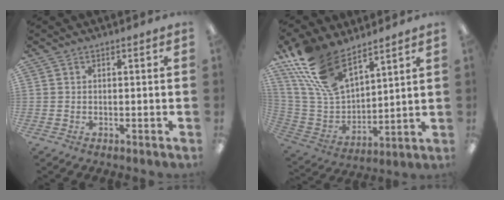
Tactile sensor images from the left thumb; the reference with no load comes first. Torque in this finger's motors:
{"motor_torque": [0.64, 0.50, 1.52, -1.27, 0.49]}